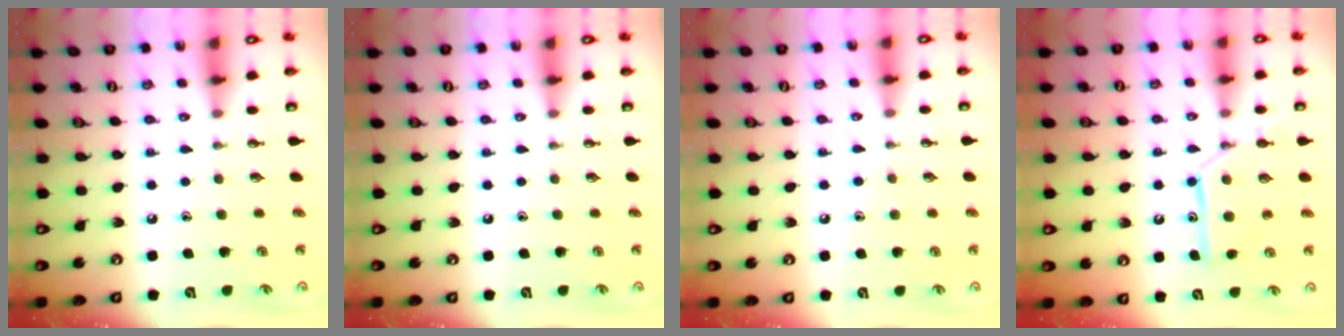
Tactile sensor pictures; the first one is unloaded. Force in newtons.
{"total": 0.0}
{"total": 5.3, "press": 5.2, "slide": 0.6}
{"total": 12.5, "press": 12.5, "slide": 1.0}